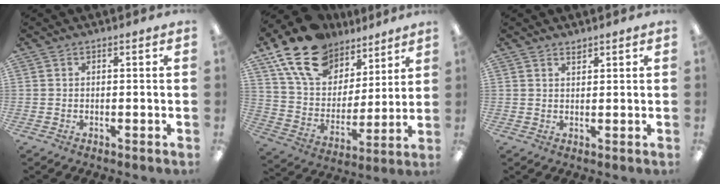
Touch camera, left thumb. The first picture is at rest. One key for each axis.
{"total": 18.9, "fx": 13.0, "fy": 11.3, "fz": 7.8, "tx": -0.158, "ty": -0.065, "tz": 0.242}
{"total": 1.4, "fx": 1.4, "fy": 0.3, "fz": 0.1, "tx": 0.004, "ty": -0.006, "tz": 0.025}